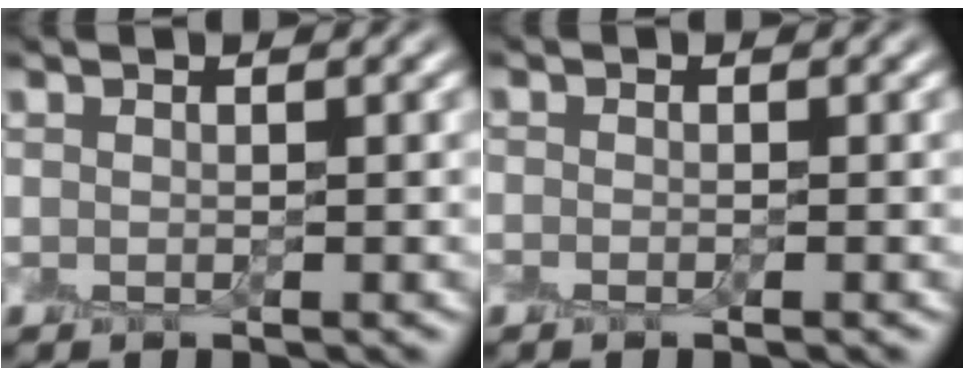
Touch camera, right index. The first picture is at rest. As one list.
[{"total": 0.6, "force": [-0.5, -0.2, -0.3], "torque": [0.011, 0.005, -0.008]}]